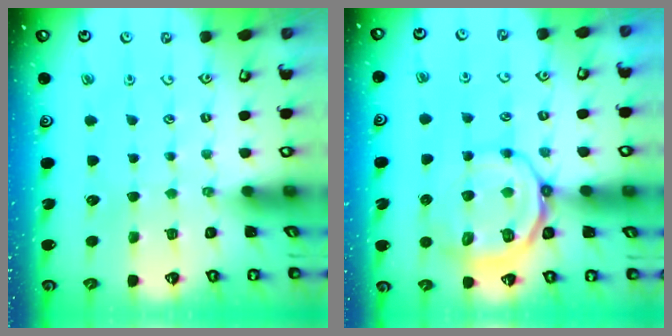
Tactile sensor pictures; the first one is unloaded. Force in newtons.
{"total": 11.5, "press": 11.2, "slide": 2.6}